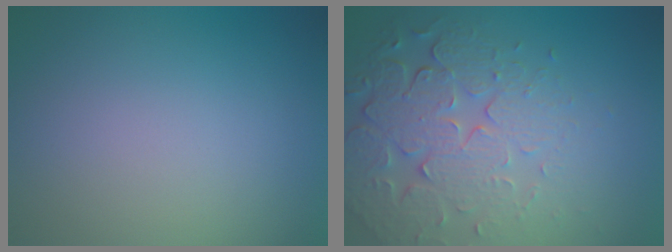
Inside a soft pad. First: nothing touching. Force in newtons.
{"total": 7.2, "press": 5.4, "slide": 4.8}